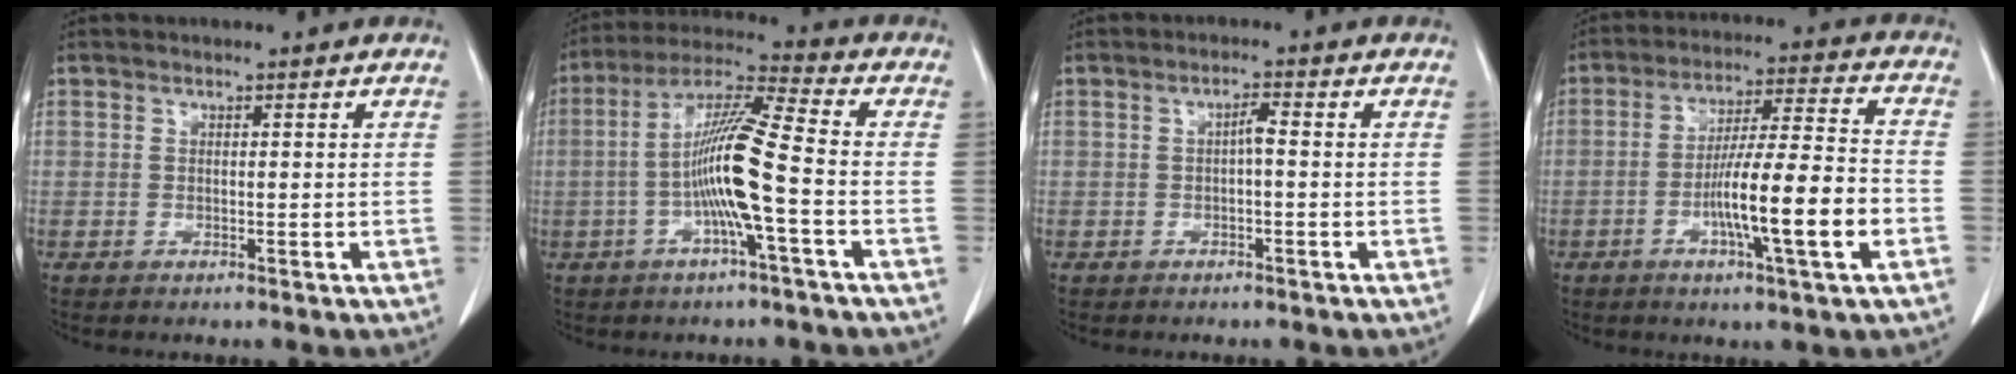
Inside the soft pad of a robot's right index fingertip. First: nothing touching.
{"total": 11.4, "force": [-2.4, -0.2, 11.2], "torque": [-0.219, 0.010, -0.053]}
{"total": 1.8, "force": [-0.2, 0.2, 1.7], "torque": [-0.029, 0.005, -0.003]}
{"total": 13.4, "force": [-4.1, 0.3, 12.8], "torque": [-0.217, -0.001, -0.072]}